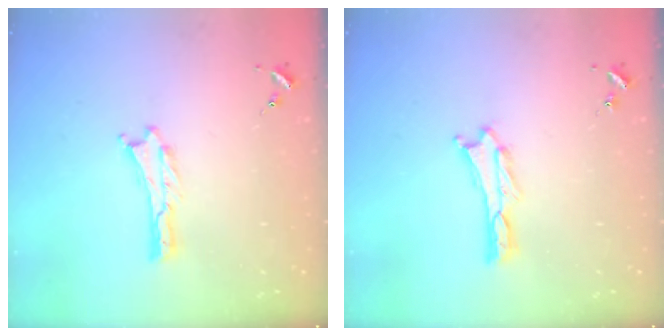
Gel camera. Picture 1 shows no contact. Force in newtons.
{"total": 0.5, "press": 0.5, "slide": 0.2}